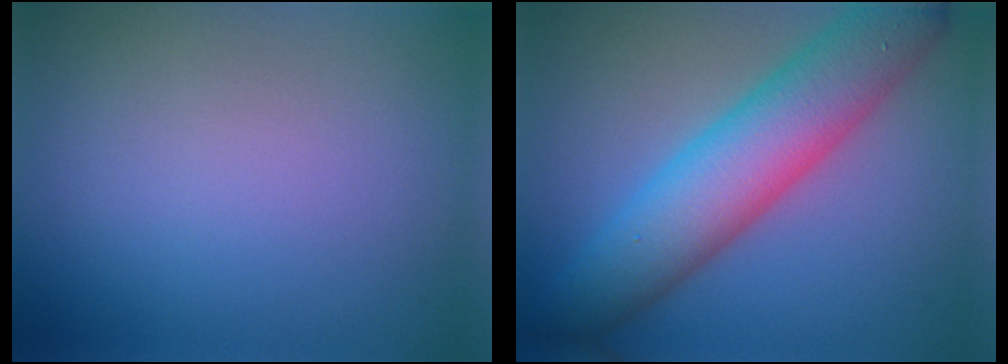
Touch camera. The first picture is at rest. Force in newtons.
{"total": 8.7, "press": 8.7, "slide": 0.4}